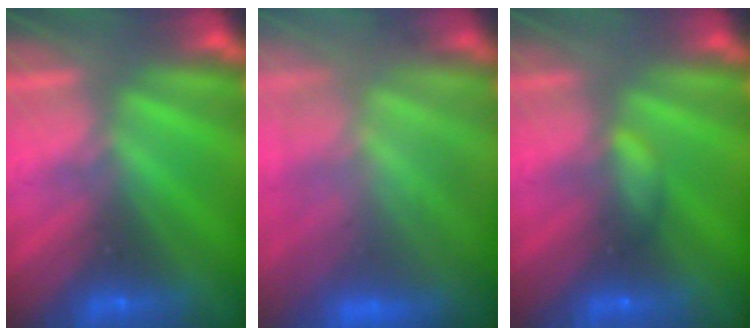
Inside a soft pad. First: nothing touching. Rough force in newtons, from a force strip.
{"total": 7.8}
{"total": 2.2}